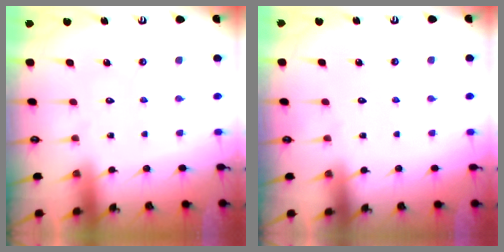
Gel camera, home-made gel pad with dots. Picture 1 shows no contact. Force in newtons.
{"total": 0.0}